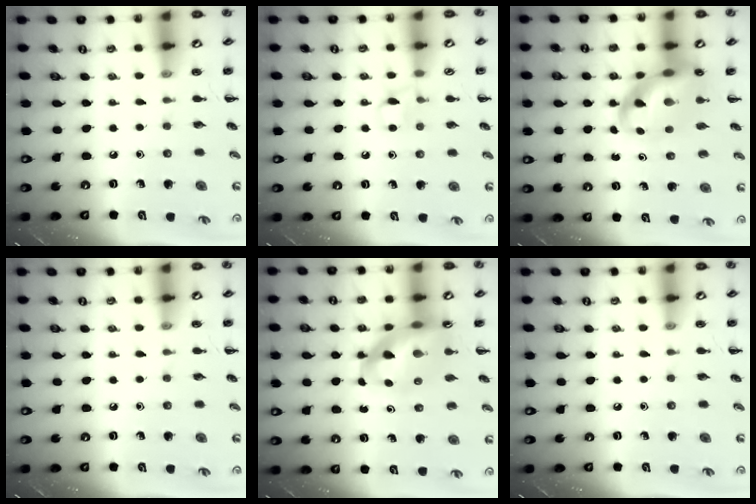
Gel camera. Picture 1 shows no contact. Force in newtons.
{"total": 3.7, "press": 3.5, "slide": 1.3}
{"total": 11.4, "press": 11.0, "slide": 3.0}
{"total": 0.0}
{"total": 12.5, "press": 12.1, "slide": 3.4}
{"total": 0.0}